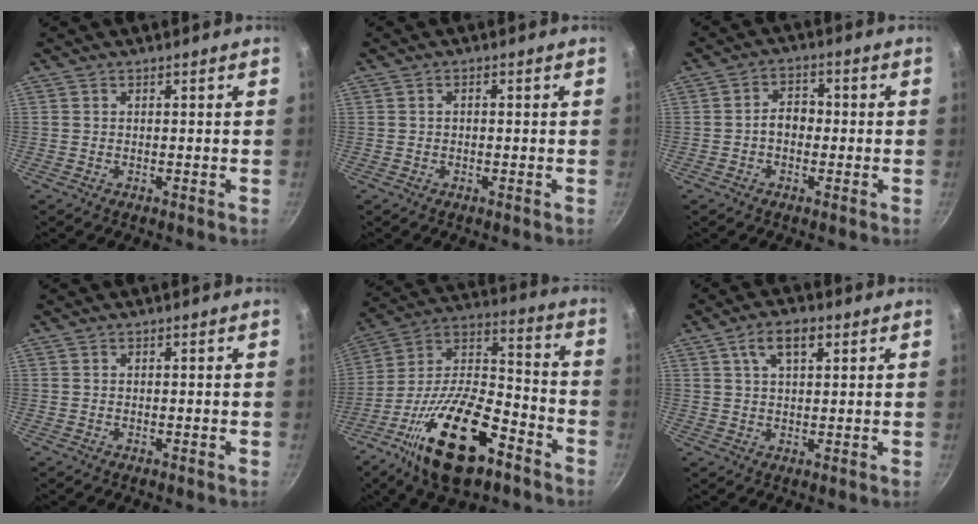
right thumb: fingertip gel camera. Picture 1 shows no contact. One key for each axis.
{"total": 0.8, "fx": -0.1, "fy": 0.5, "fz": 0.6, "tx": -0.012, "ty": 0.006, "tz": -0.001}
{"total": 4.5, "fx": -0.7, "fy": 3.4, "fz": 2.9, "tx": -0.023, "ty": 0.019, "tz": -0.018}
{"total": 0.0}
{"total": 24.2, "fx": -12.0, "fy": 10.7, "fz": 18.0, "tx": -0.297, "ty": 0.060, "tz": -0.219}
{"total": 6.0, "fx": 2.6, "fy": 2.9, "fz": 4.6, "tx": -0.069, "ty": 0.003, "tz": 0.044}